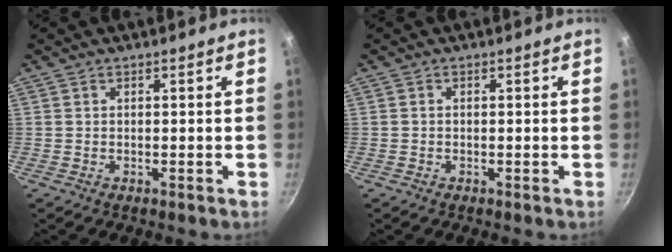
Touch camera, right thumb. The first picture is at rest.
{"total": 0.0}